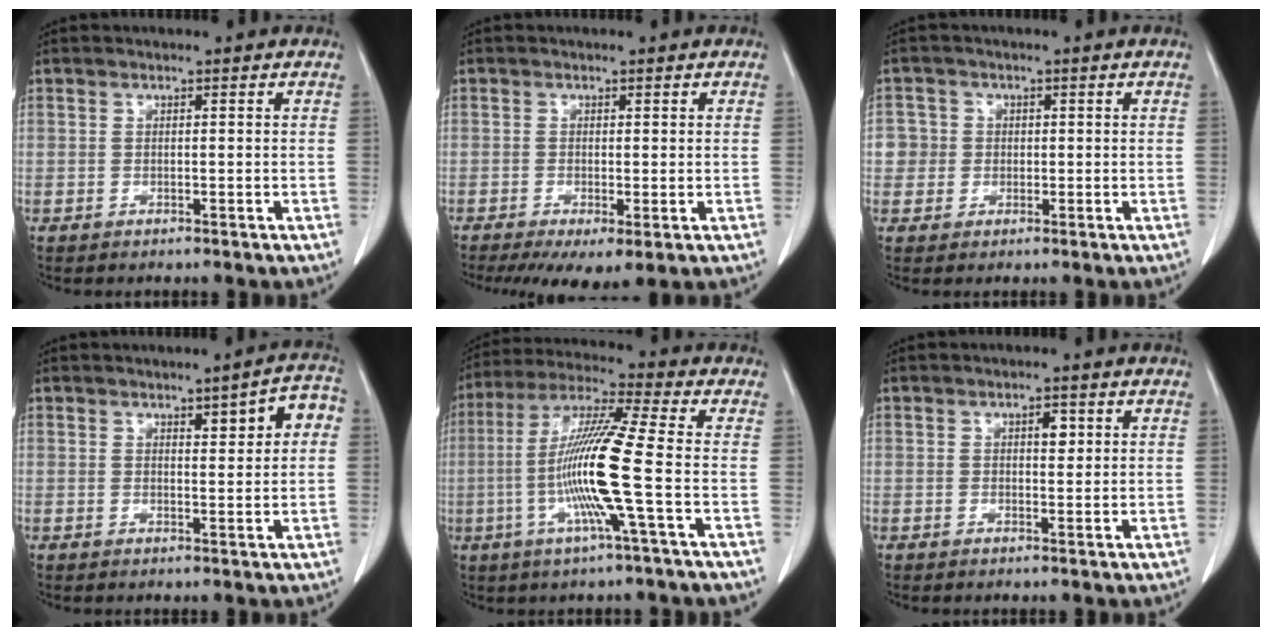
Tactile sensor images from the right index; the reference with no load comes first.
{"total": 6.2, "force": [-3.0, 2.0, 5.1], "torque": [-0.075, -0.021, -0.047]}
{"total": 3.5, "force": [0.1, 3.5, 0.0], "torque": [0.016, 0.012, 0.002]}
{"total": 5.5, "force": [1.6, 1.3, 5.1], "torque": [-0.064, 0.015, 0.019]}
{"total": 13.8, "force": [-2.6, -1.0, 13.5], "torque": [-0.268, -0.006, -0.062]}
{"total": 2.1, "force": [0.7, 0.9, 1.7], "torque": [-0.023, -0.001, 0.011]}